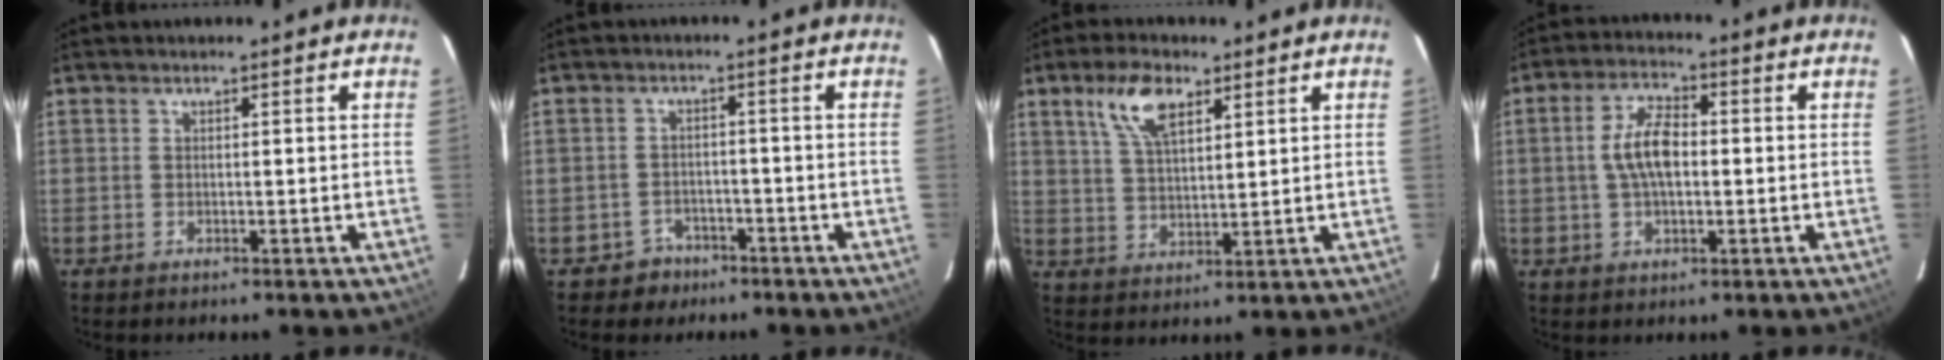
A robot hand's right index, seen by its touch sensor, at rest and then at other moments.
{"total": 4.5, "force": [-3.0, 3.3, 0.1], "torque": [-0.013, 0.019, -0.044]}
{"total": 8.4, "force": [4.6, 3.7, 5.9], "torque": [-0.115, 0.014, 0.091]}
{"total": 7.5, "force": [0.0, 3.6, 6.6], "torque": [-0.128, 0.013, 0.002]}